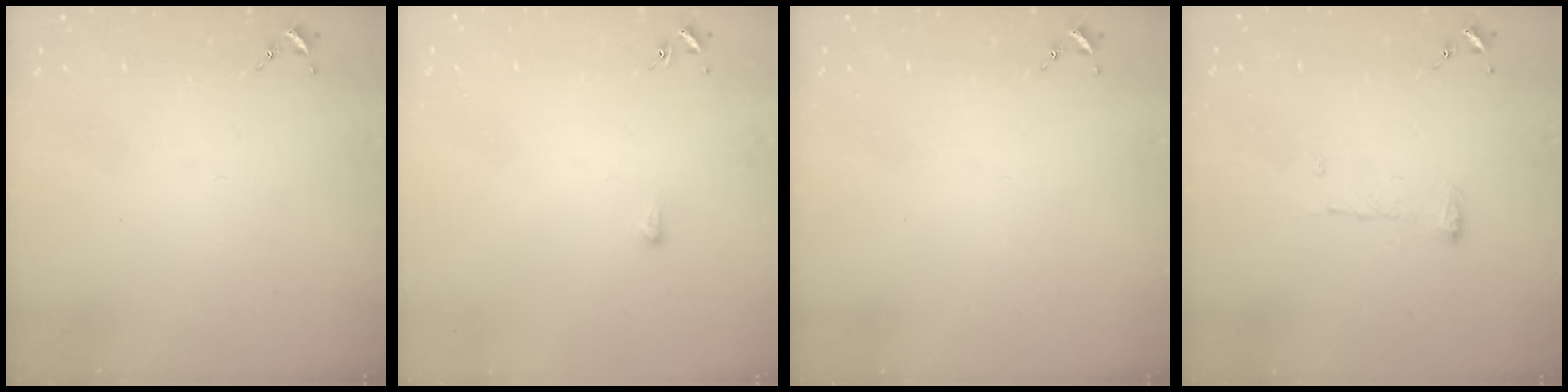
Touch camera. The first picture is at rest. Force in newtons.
{"total": 3.1, "press": 3.0, "slide": 0.6}
{"total": 0.0}
{"total": 7.4, "press": 7.3, "slide": 0.4}